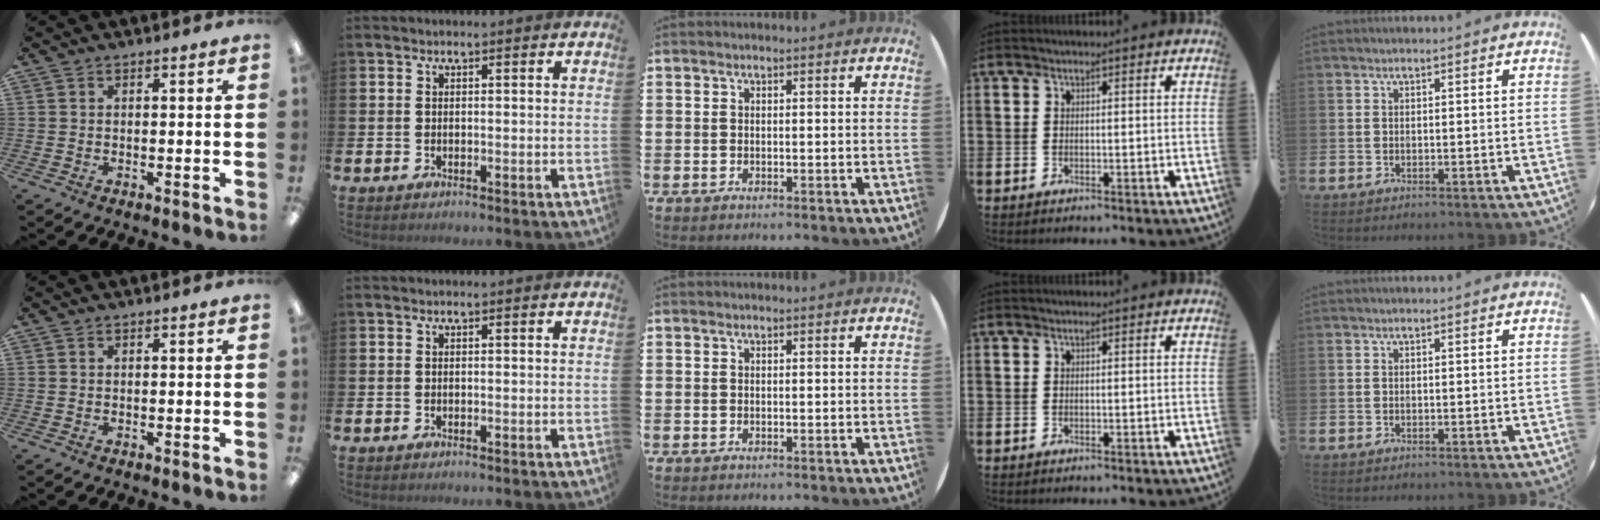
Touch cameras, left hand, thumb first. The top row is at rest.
{}